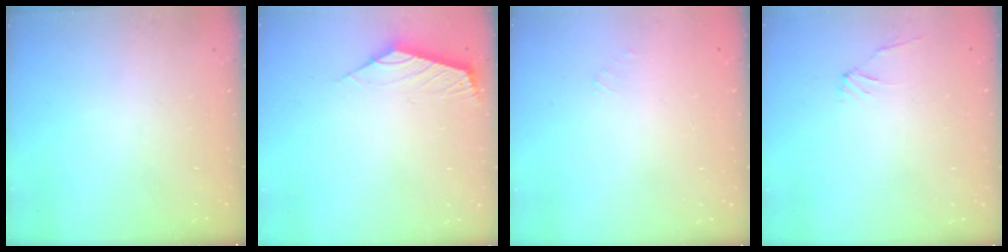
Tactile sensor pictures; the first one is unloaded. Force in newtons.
{"total": 2.6, "press": 2.5, "slide": 0.6}
{"total": 1.4, "press": 1.4, "slide": 0.2}
{"total": 1.0, "press": 0.8, "slide": 0.6}